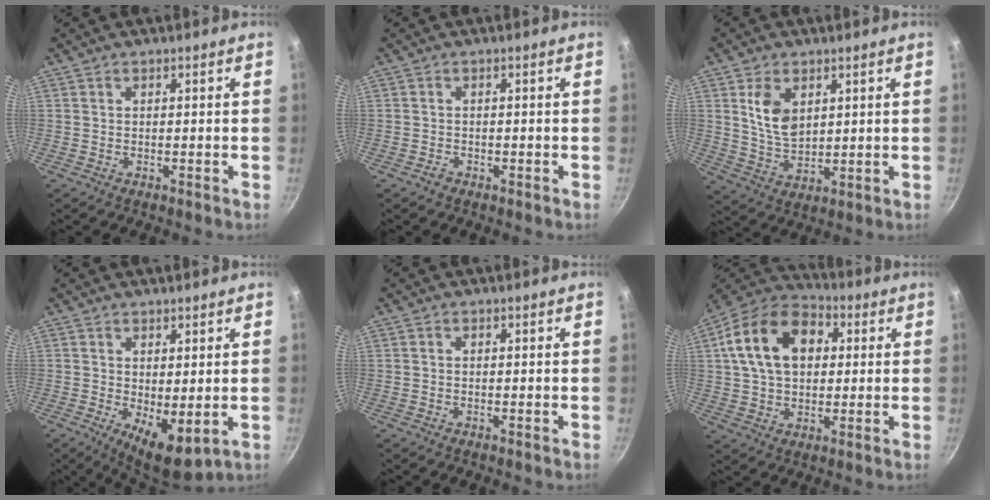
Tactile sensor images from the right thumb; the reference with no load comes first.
{"total": 1.1, "force": [-0.7, 0.7, 0.3], "torque": [-0.008, 0.006, -0.011]}
{"total": 8.1, "force": [2.7, 5.1, 5.6], "torque": [-0.091, -0.021, 0.059]}
{"total": 7.6, "force": [0.0, 3.3, 6.9], "torque": [-0.089, -0.018, 0.011]}
{"total": 0.0}
{"total": 17.6, "force": [4.0, 12.0, 12.2], "torque": [-0.192, 0.021, 0.054]}